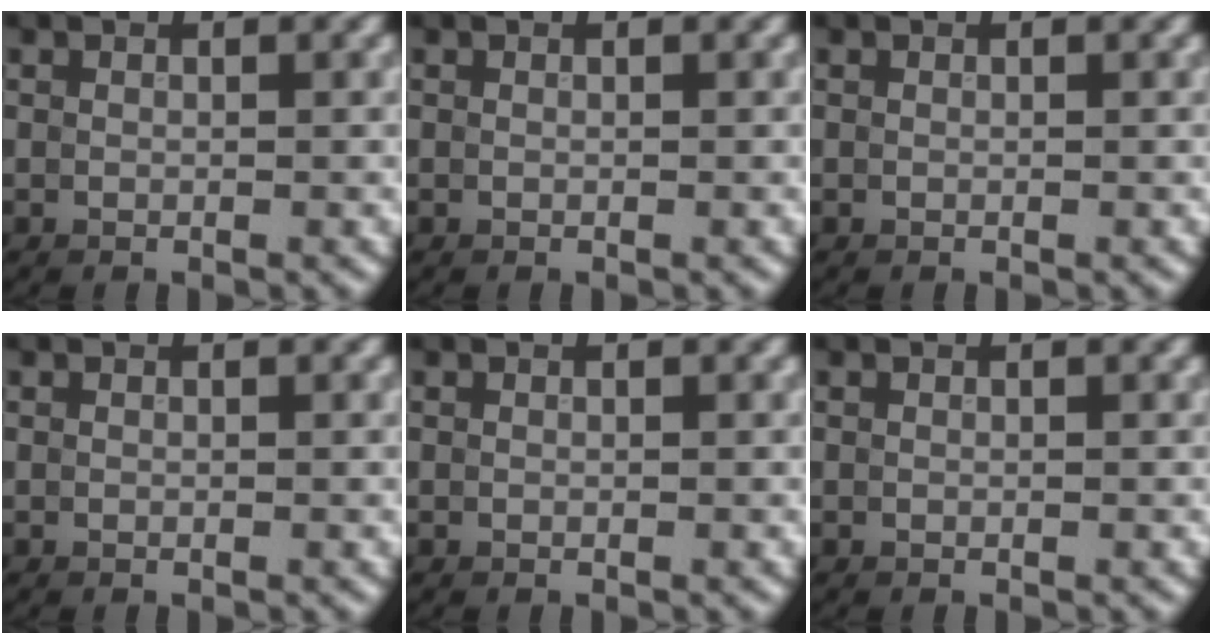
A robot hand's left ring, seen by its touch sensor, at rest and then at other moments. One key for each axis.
{"total": 0.0}
{"total": 0.0}
{"total": 0.0}
{"total": 0.0}
{"total": 0.0}